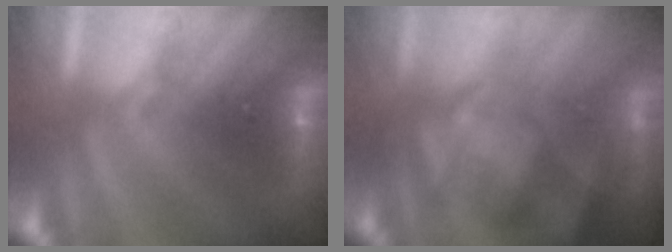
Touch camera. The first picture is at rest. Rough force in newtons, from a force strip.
{"total": 4.9}